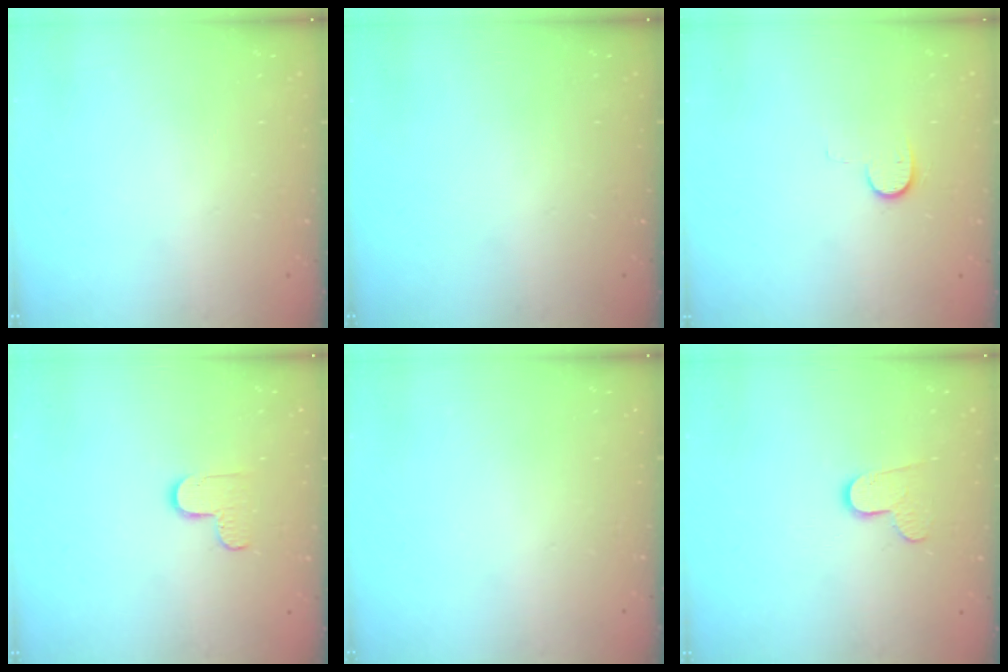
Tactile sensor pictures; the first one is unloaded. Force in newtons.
{"total": 0.0}
{"total": 6.2, "press": 6.2, "slide": 0.6}
{"total": 5.6, "press": 5.5, "slide": 0.4}
{"total": 0.0}
{"total": 7.1, "press": 7.1, "slide": 0.5}